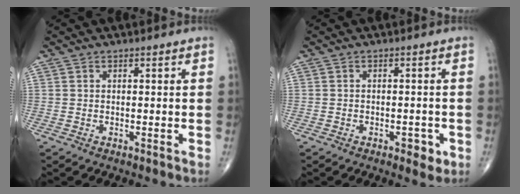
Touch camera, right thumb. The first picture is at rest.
{"total": 2.9, "force": [-1.3, 1.5, 2.1], "torque": [-0.019, 0.004, -0.015]}